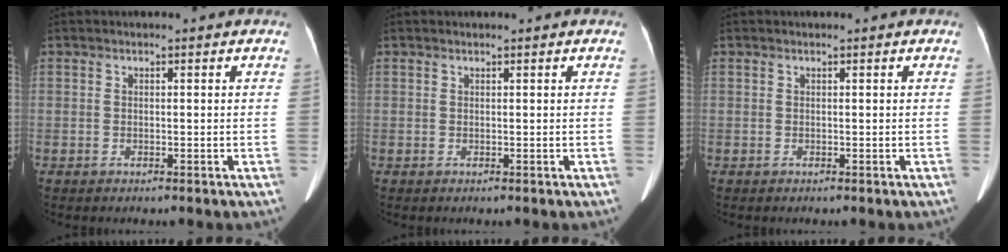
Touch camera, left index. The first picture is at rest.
{"total": 0.0}
{"total": 0.0}